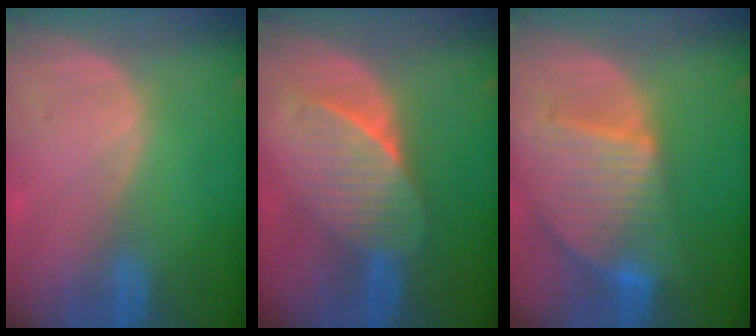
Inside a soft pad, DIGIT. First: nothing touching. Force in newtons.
{"total": 7.4, "press": 6.6, "slide": 3.4}
{"total": 9.5, "press": 8.2, "slide": 4.8}